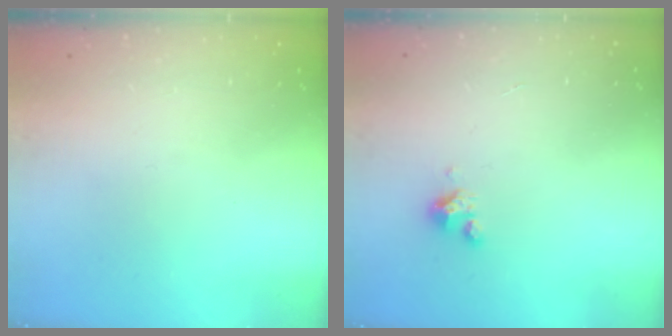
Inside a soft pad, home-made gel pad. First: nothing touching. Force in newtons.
{"total": 2.5, "press": 2.5, "slide": 0.2}